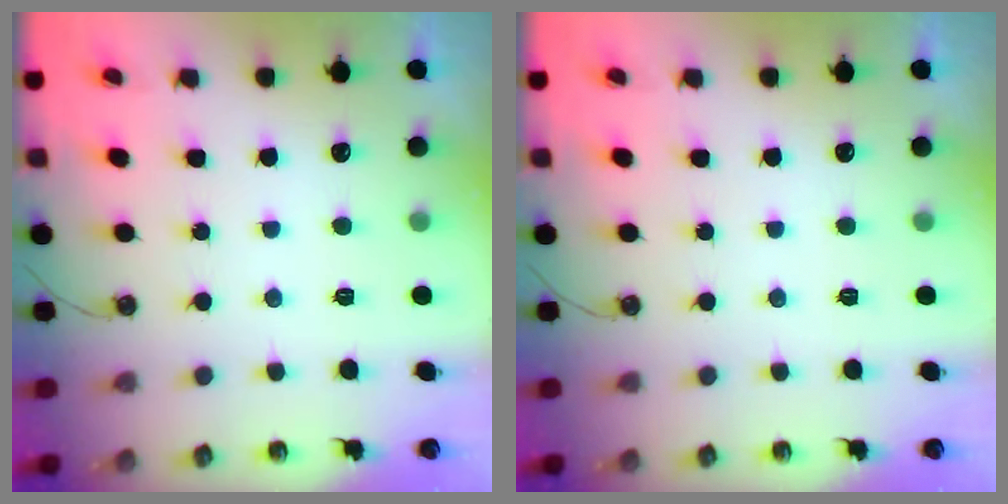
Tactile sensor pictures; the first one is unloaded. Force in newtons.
{"total": 0.0}